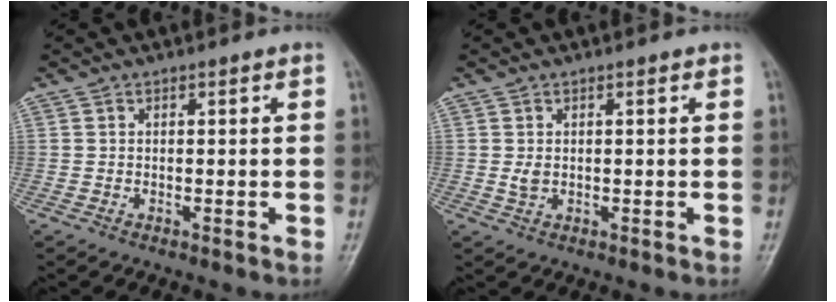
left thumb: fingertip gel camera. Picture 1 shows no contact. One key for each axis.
{"total": 2.0, "fx": 0.4, "fy": 1.2, "fz": 1.4, "tx": -0.022, "ty": -0.004, "tz": 0.011}